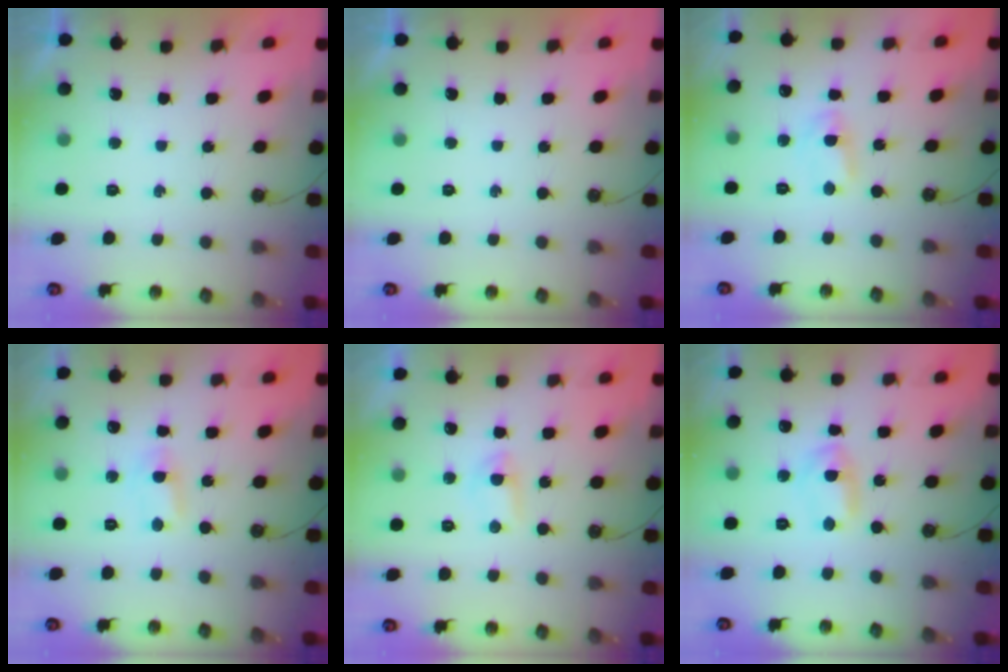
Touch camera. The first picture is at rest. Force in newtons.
{"total": 0.0}
{"total": 2.8, "press": 2.8, "slide": 0.3}
{"total": 2.0, "press": 1.9, "slide": 0.7}
{"total": 4.5, "press": 4.5, "slide": 0.6}
{"total": 14.0, "press": 3.2, "slide": 13.6}